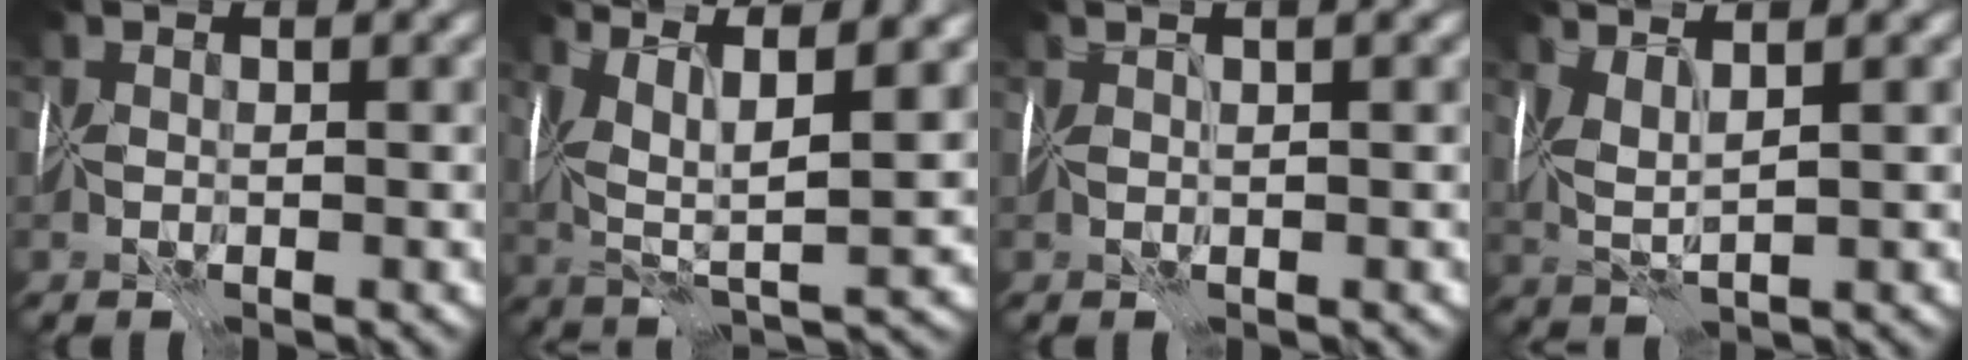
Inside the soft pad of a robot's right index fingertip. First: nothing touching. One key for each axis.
{"total": 6.9, "fx": 3.1, "fy": 1.6, "fz": 5.9, "tx": -0.119, "ty": 0.002, "tz": 0.058}
{"total": 1.9, "fx": 1.3, "fy": -0.1, "fz": 1.4, "tx": -0.016, "ty": 0.008, "tz": 0.015}
{"total": 2.4, "fx": 1.4, "fy": 0.1, "fz": 2.0, "tx": -0.048, "ty": 0.002, "tz": 0.030}